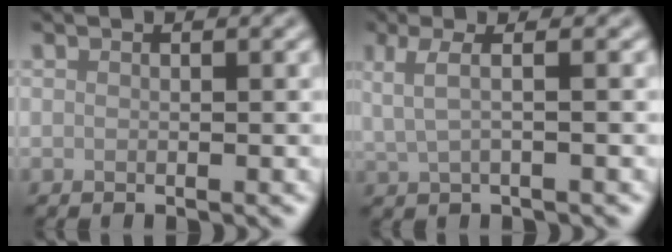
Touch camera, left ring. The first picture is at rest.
{"total": 2.5, "force": [0.6, 0.7, 2.3], "torque": [-0.042, 0.002, 0.012]}